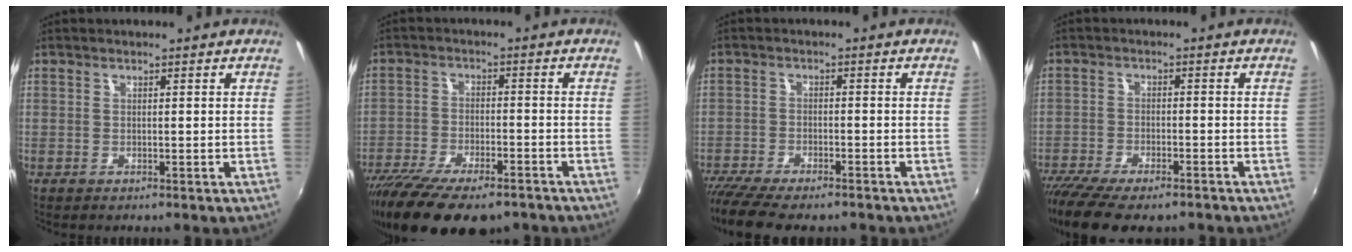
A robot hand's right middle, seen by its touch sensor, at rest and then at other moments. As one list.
[{"total": 19.2, "force": [-14.4, 6.5, 10.9], "torque": [-0.225, -0.054, -0.229]}, {"total": 11.1, "force": [-9.4, 2.4, 5.4], "torque": [-0.127, -0.045, -0.158]}, {"total": 14.1, "force": [-11.3, 3.9, 7.5], "torque": [-0.167, -0.055, -0.185]}]